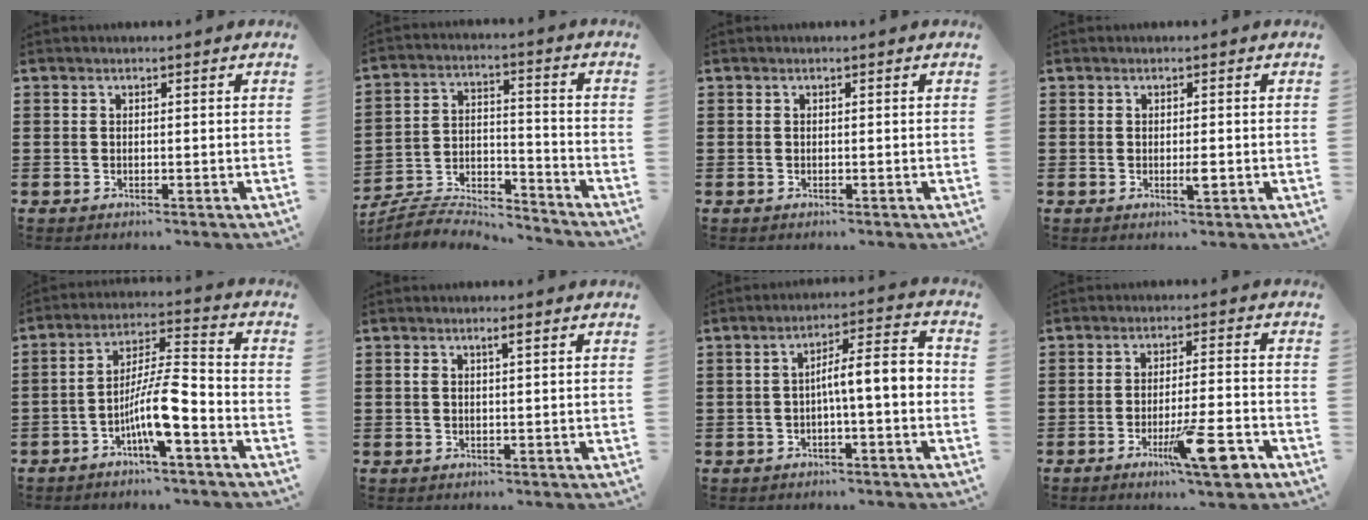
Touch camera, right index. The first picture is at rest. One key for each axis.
{"total": 6.0, "fx": -5.8, "fy": 0.6, "fz": 1.2, "tx": -0.030, "ty": -0.001, "tz": -0.117}
{"total": 0.0}
{"total": 2.0, "fx": -0.5, "fy": 0.4, "fz": 1.9, "tx": -0.032, "ty": -0.003, "tz": -0.008}
{"total": 9.1, "fx": -4.4, "fy": 1.7, "fz": 7.8, "tx": -0.156, "ty": -0.002, "tz": -0.085}
{"total": 1.6, "fx": 0.6, "fy": 0.4, "fz": 1.4, "tx": -0.028, "ty": 0.003, "tz": 0.008}
{"total": 6.7, "fx": -0.9, "fy": 1.2, "fz": 6.6, "tx": -0.111, "ty": 0.003, "tz": -0.021}
{"total": 9.7, "fx": -4.7, "fy": 1.2, "fz": 8.4, "tx": -0.141, "ty": 0.000, "tz": -0.077}